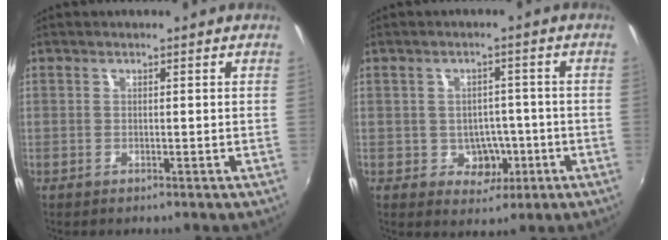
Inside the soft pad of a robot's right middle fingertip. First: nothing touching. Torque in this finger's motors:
{"motor_torque": [0.33, -0.26, 0.03, 0.00]}